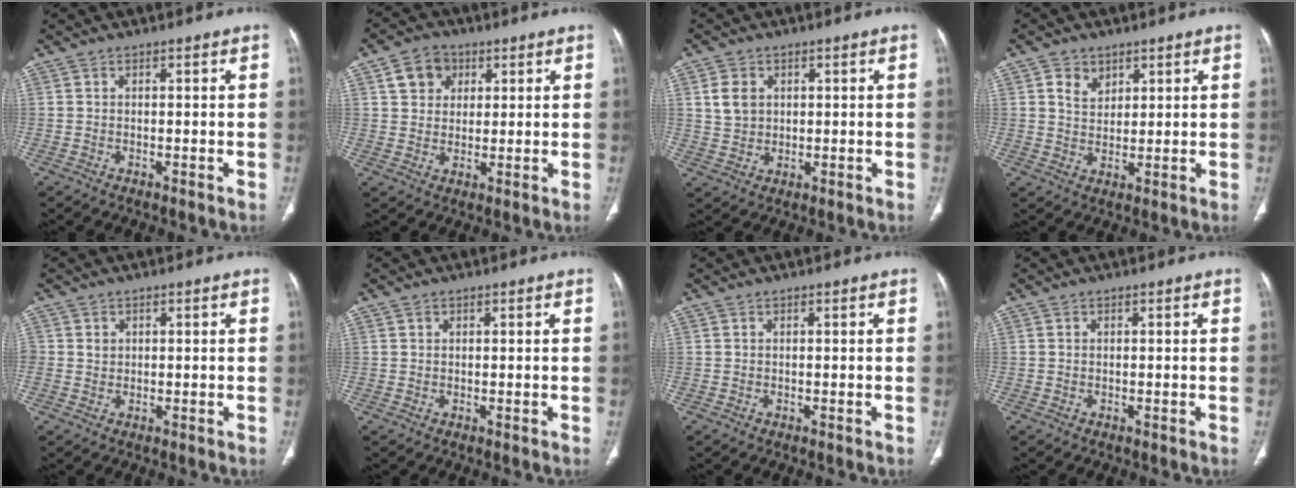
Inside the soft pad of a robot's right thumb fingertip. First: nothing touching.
{"total": 6.7, "force": [2.7, 5.4, 2.8], "torque": [-0.019, -0.005, 0.044]}
{"total": 5.3, "force": [1.6, 4.3, 2.6], "torque": [-0.032, -0.004, 0.033]}
{"total": 4.6, "force": [2.4, 3.4, 2.0], "torque": [-0.019, -0.017, 0.047]}
{"total": 1.4, "force": [0.4, 1.3, 0.5], "torque": [-0.003, -0.001, 0.009]}
{"total": 0.5, "force": [0.3, 0.4, 0.1], "torque": [0.002, -0.001, 0.004]}
{"total": 0.0}
{"total": 0.0}